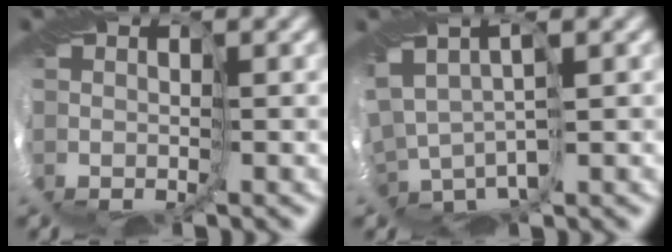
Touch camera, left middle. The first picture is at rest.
{"total": 2.8, "force": [-0.2, 1.7, 2.2], "torque": [-0.073, 0.001, 0.016]}